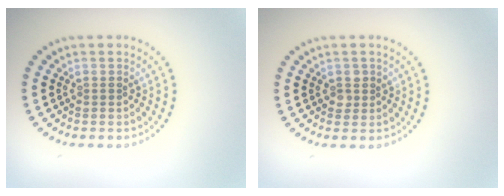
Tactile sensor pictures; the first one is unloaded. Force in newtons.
{"total": 1.1, "press": 1.1, "slide": 0.2}